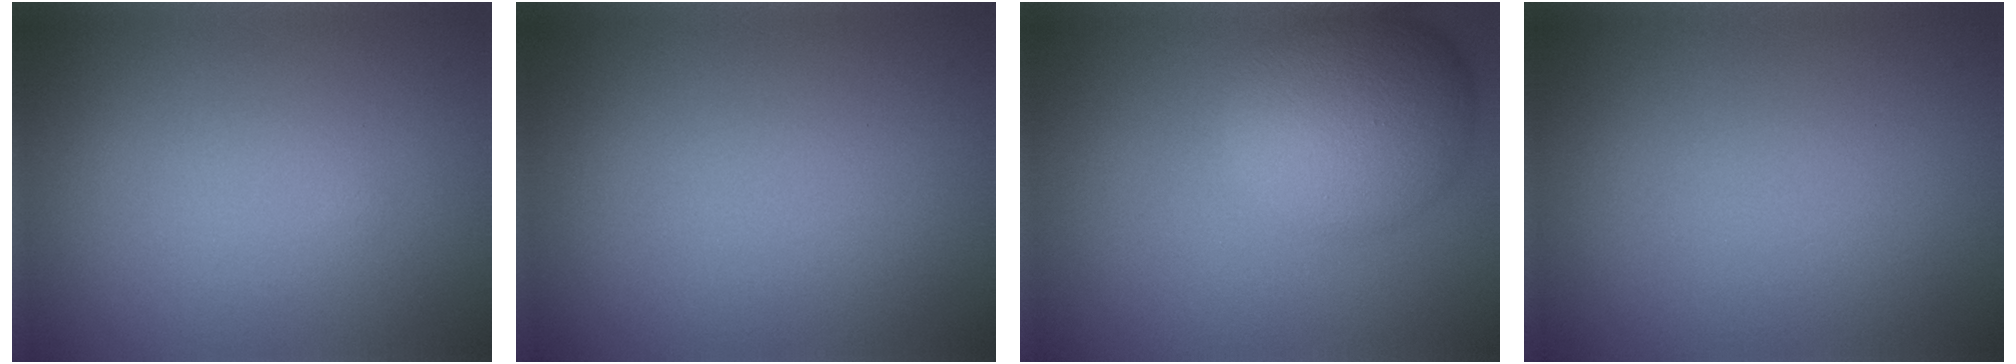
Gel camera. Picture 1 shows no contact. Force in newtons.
{"total": 0.0}
{"total": 8.1, "press": 8.1, "slide": 0.2}
{"total": 0.0}